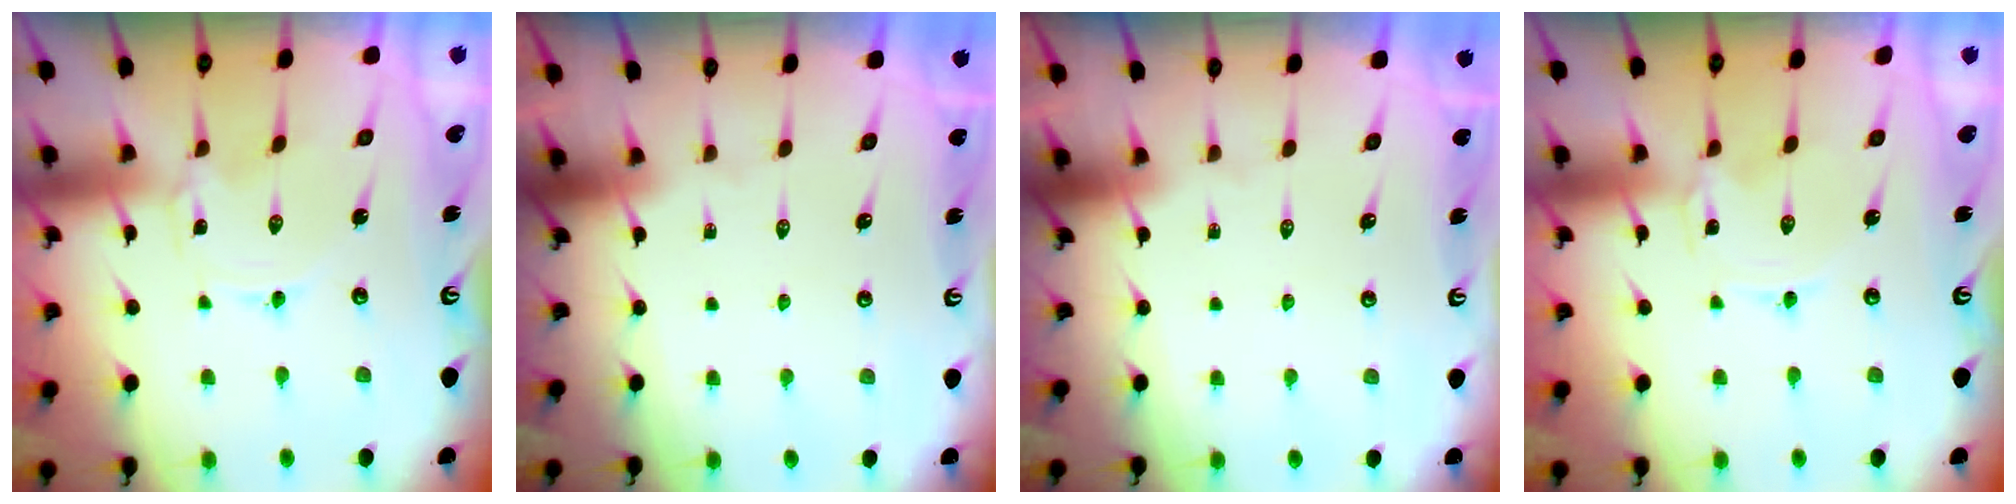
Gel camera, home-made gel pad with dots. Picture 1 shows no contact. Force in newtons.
{"total": 0.0}
{"total": 0.0}
{"total": 0.0}